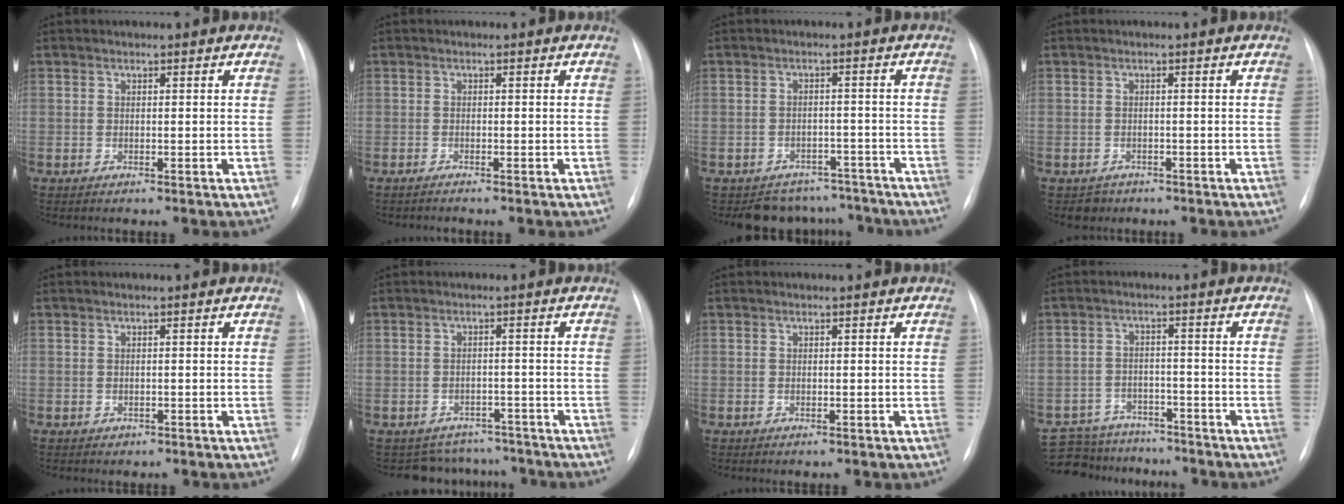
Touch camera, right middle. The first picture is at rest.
{"total": 0.9, "force": [-0.8, -0.1, 0.3], "torque": [-0.007, -0.001, -0.013]}
{"total": 7.3, "force": [-6.5, 3.3, -0.9], "torque": [0.028, 0.028, -0.081]}
{"total": 1.9, "force": [-1.2, 1.4, -0.1], "torque": [0.000, 0.005, -0.018]}
{"total": 0.7, "force": [-0.3, 0.6, 0.1], "torque": [-0.004, 0.002, -0.003]}
{"total": 6.6, "force": [-5.9, 2.9, -1.0], "torque": [0.021, 0.025, -0.072]}
{"total": 0.0}
{"total": 10.0, "force": [-9.1, 4.1, 0.8], "torque": [-0.015, 0.018, -0.131]}